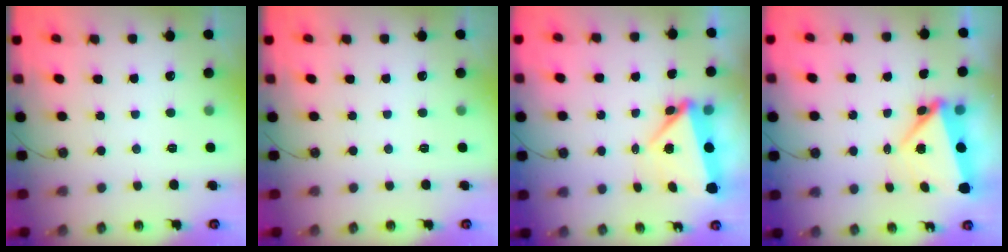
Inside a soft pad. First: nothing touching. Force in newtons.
{"total": 0.0}
{"total": 5.8, "press": 5.8, "slide": 0.3}
{"total": 5.3, "press": 5.3, "slide": 0.9}